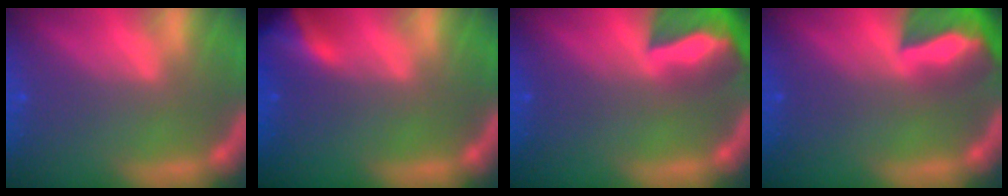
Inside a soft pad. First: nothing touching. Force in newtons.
{"total": 5.4}
{"total": 9.4}
{"total": 9.4}